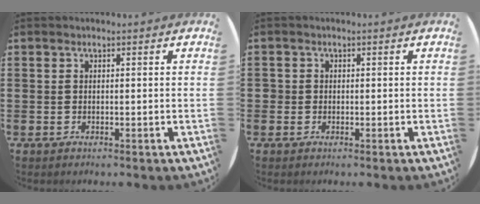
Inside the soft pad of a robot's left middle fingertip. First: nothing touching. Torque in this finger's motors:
{"motor_torque": [0.05, -0.03, -0.03, -0.02]}